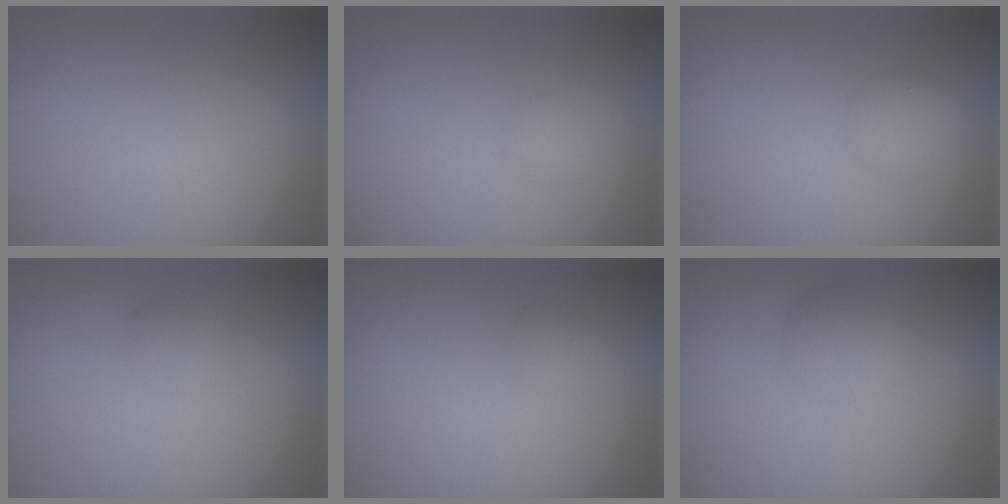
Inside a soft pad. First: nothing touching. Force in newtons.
{"total": 1.0, "press": 1.0, "slide": 0.1}
{"total": 1.9, "press": 1.9, "slide": 0.0}
{"total": 0.8, "press": 0.8, "slide": 0.1}
{"total": 0.8, "press": 0.8, "slide": 0.0}
{"total": 2.2, "press": 2.2, "slide": 0.0}